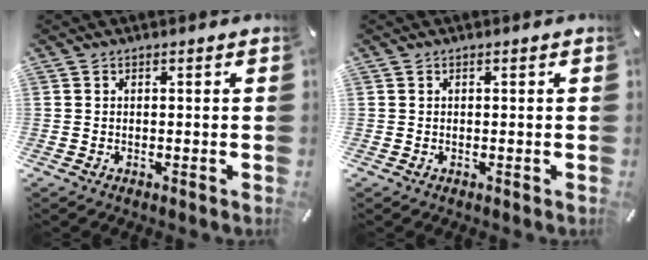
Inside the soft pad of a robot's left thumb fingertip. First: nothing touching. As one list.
[{"total": 0.0}]